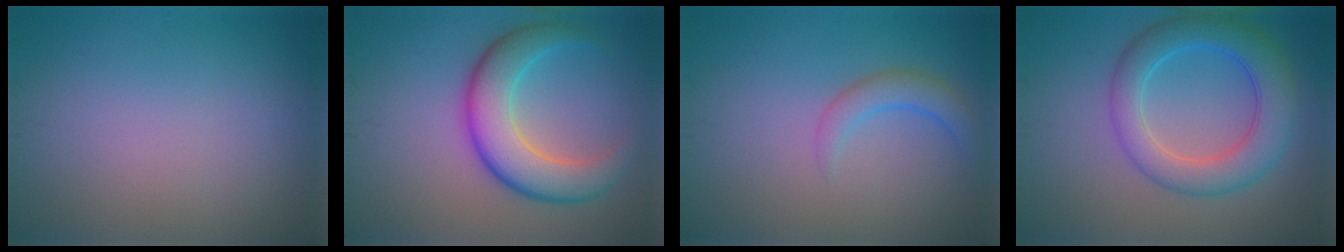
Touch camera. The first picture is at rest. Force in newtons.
{"total": 6.9, "press": 6.9, "slide": 0.1}
{"total": 2.3, "press": 2.3, "slide": 0.2}
{"total": 6.2, "press": 6.2, "slide": 0.2}